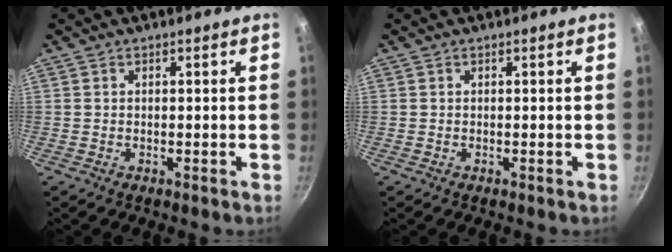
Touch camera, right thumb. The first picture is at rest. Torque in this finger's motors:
{"motor_torque": [0.00, 0.00, 0.00, -0.01, 0.00]}